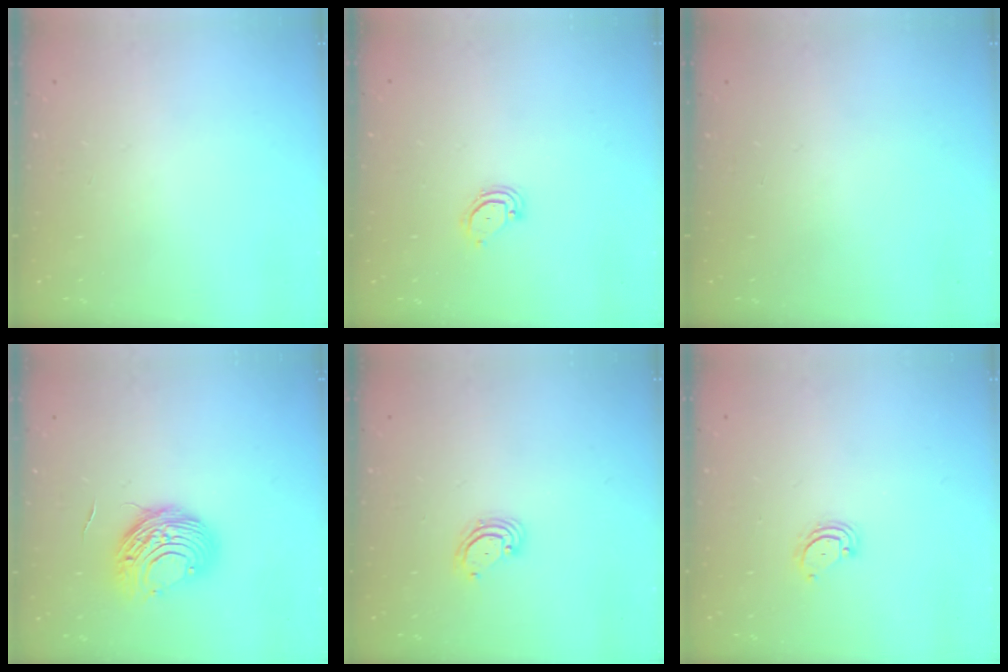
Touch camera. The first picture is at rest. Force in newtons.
{"total": 3.4, "press": 3.4, "slide": 0.2}
{"total": 0.0}
{"total": 9.5, "press": 9.5, "slide": 0.7}
{"total": 3.3, "press": 3.3, "slide": 0.3}
{"total": 2.3, "press": 2.3, "slide": 0.2}